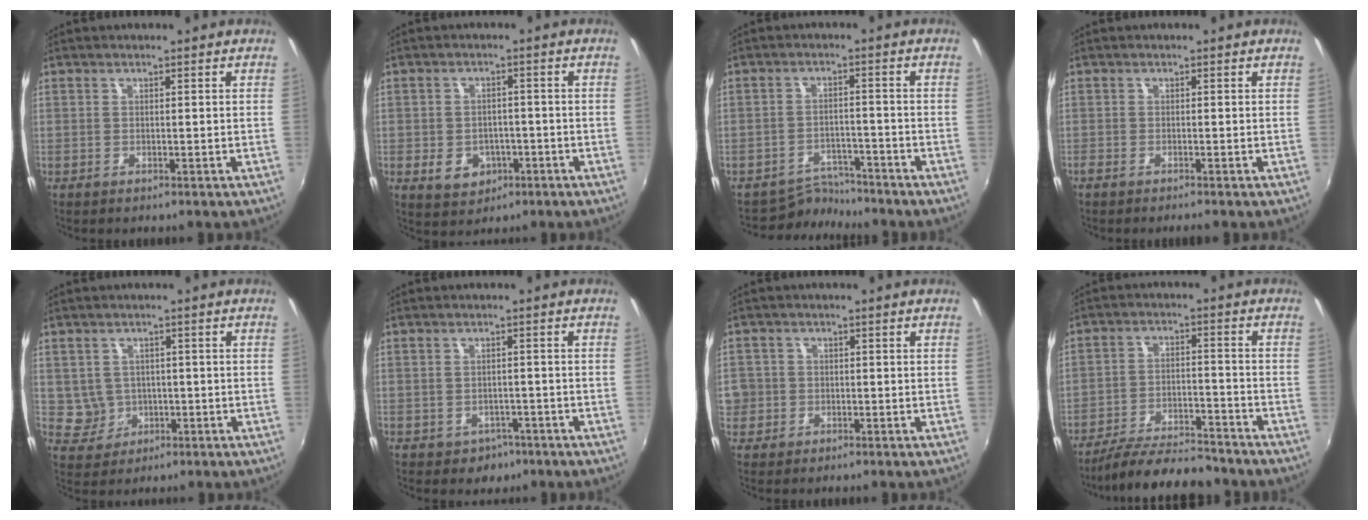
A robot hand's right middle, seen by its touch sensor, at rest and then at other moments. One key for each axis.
{"total": 6.6, "fx": -2.6, "fy": 5.3, "fz": 3.1, "tx": -0.076, "ty": 0.004, "tz": -0.028}
{"total": 4.9, "fx": -4.8, "fy": 1.0, "fz": -0.9, "tx": 0.009, "ty": 0.013, "tz": -0.078}
{"total": 1.1, "fx": -1.1, "fy": 0.0, "fz": 0.4, "tx": -0.010, "ty": -0.005, "tz": -0.022}
{"total": 4.5, "fx": -0.2, "fy": 4.4, "fz": 0.8, "tx": -0.023, "ty": 0.010, "tz": 0.010}
{"total": 3.9, "fx": -2.0, "fy": 3.2, "fz": 1.0, "tx": -0.029, "ty": 0.001, "tz": -0.020}
{"total": 6.6, "fx": -1.3, "fy": 6.3, "fz": 1.6, "tx": -0.055, "ty": 0.017, "tz": -0.017}
{"total": 13.4, "fx": -12.0, "fy": 2.9, "fz": 5.2, "tx": -0.120, "ty": -0.008, "tz": -0.188}